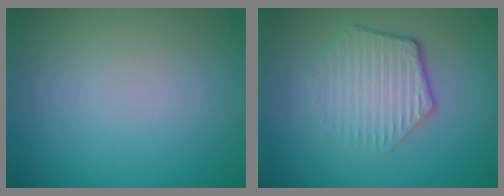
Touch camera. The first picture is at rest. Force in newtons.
{"total": 4.5, "press": 3.3, "slide": 3.0}